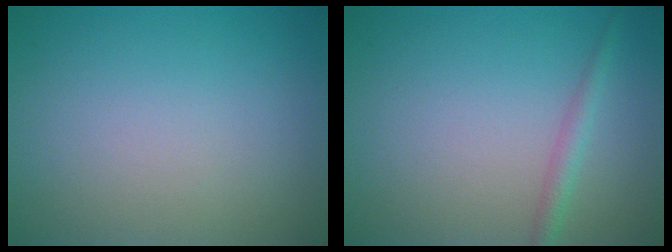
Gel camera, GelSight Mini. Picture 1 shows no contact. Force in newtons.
{"total": 1.6, "press": 1.5, "slide": 0.2}